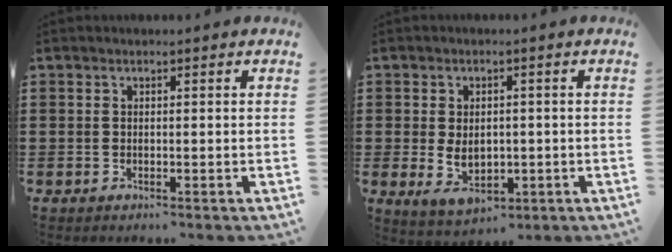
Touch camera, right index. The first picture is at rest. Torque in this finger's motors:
{"motor_torque": [1.32, 0.82, 0.36, 0.11]}